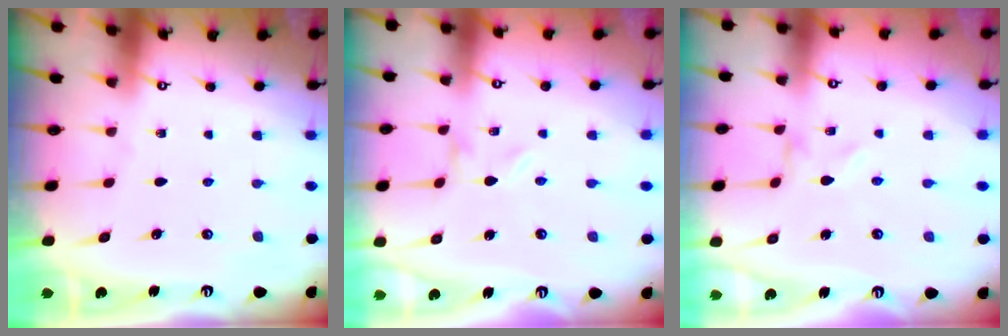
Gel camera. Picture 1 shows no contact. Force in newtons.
{"total": 0.0}
{"total": 0.0}